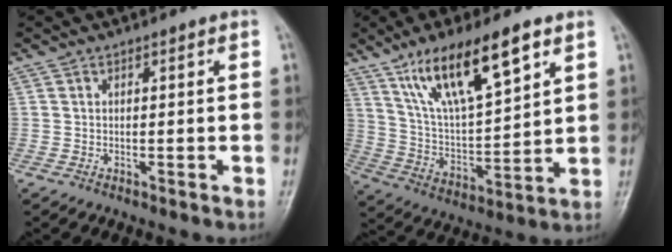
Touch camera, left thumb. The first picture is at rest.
{"total": 17.1, "force": [10.0, 5.4, 12.8], "torque": [-0.204, -0.035, 0.193]}